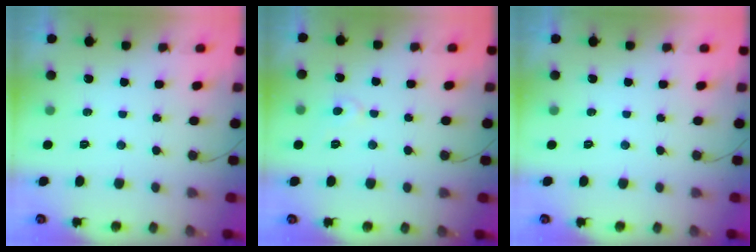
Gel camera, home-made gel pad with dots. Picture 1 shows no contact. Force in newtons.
{"total": 4.8, "press": 4.7, "slide": 0.5}
{"total": 0.0}